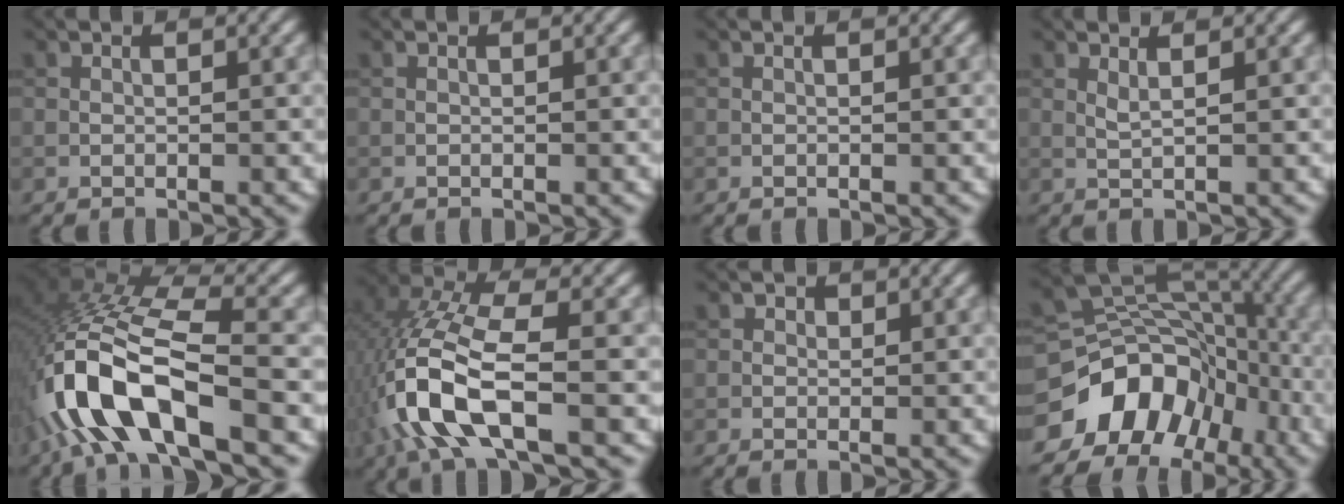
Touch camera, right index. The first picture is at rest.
{"total": 0.0}
{"total": 0.0}
{"total": 1.0, "force": [0.6, 0.1, 0.8], "torque": [-0.020, 0.002, 0.011]}
{"total": 11.7, "force": [-4.7, 4.4, 9.9], "torque": [-0.212, 0.006, -0.092]}
{"total": 9.5, "force": [-2.6, 3.9, 8.3], "torque": [-0.192, 0.004, -0.059]}
{"total": 0.9, "force": [0.3, 0.7, 0.3], "torque": [-0.004, -0.003, -0.003]}
{"total": 9.0, "force": [-4.4, 6.6, 4.3], "torque": [-0.057, 0.006, -0.080]}